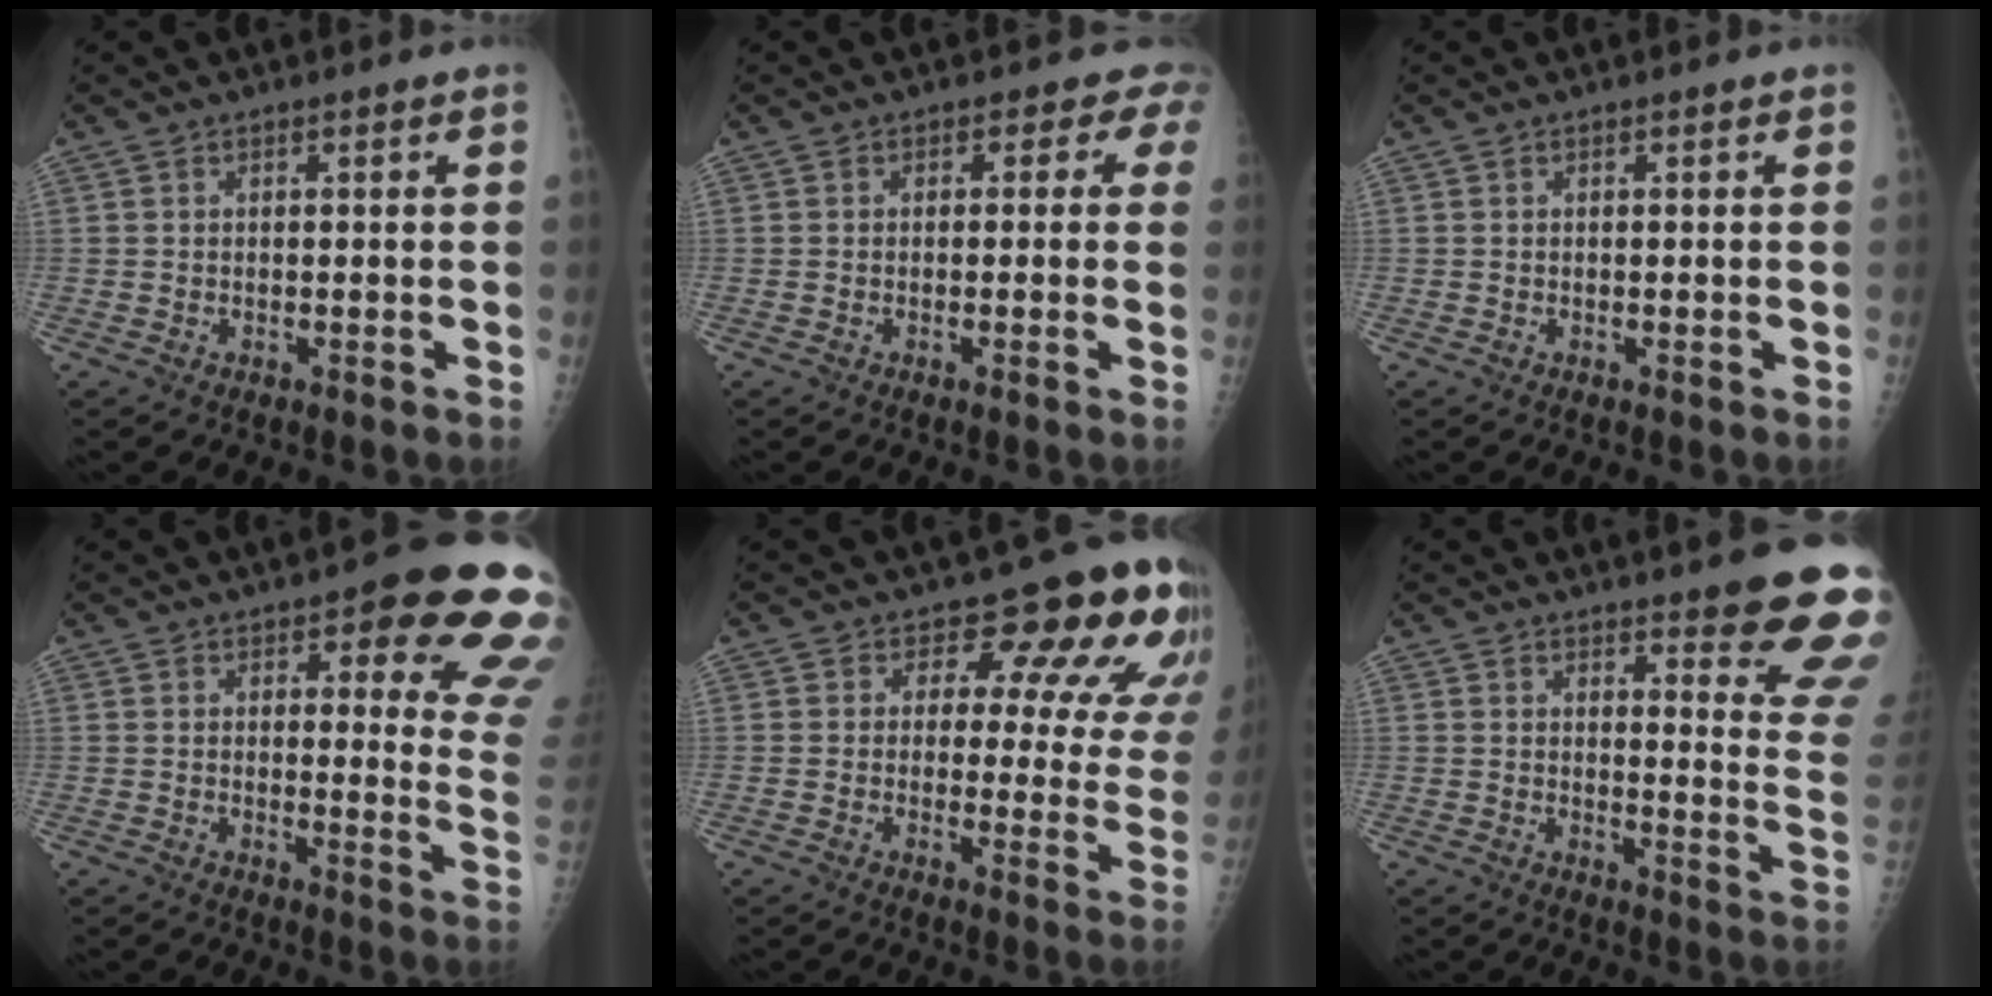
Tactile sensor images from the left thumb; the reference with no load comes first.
{"total": 2.2, "force": [1.1, 1.8, 0.4], "torque": [0.019, -0.003, -0.014]}
{"total": 0.0}
{"total": 17.0, "force": [9.7, 5.3, 12.9], "torque": [-0.108, -0.049, 0.098]}
{"total": 14.0, "force": [9.6, 6.7, 7.6], "torque": [-0.033, -0.054, 0.089]}
{"total": 17.8, "force": [13.3, 3.3, 11.3], "torque": [-0.111, -0.086, 0.152]}